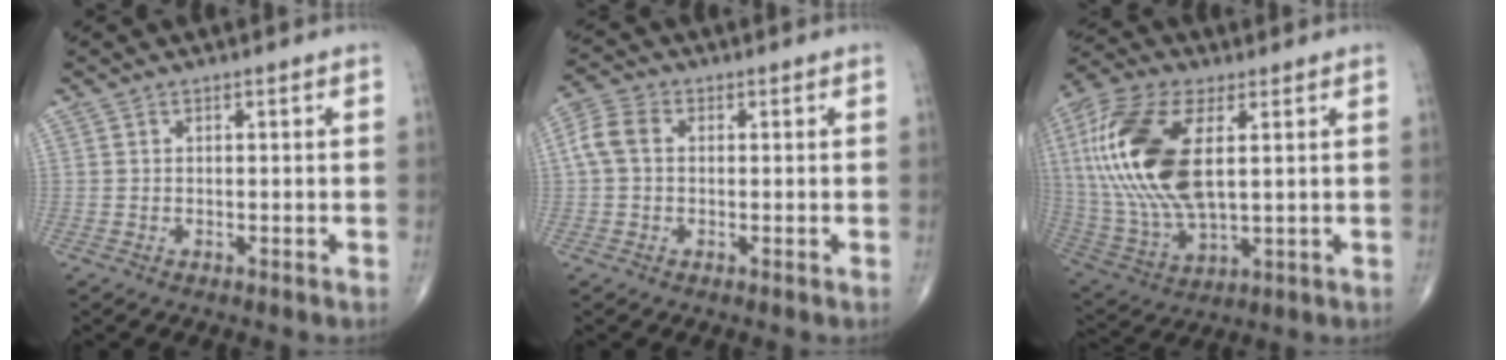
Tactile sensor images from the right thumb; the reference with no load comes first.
{"total": 5.3, "force": [0.5, 3.9, 3.6], "torque": [-0.085, 0.018, 0.004]}
{"total": 22.5, "force": [4.3, 10.9, 19.2], "torque": [-0.420, -0.011, 0.080]}